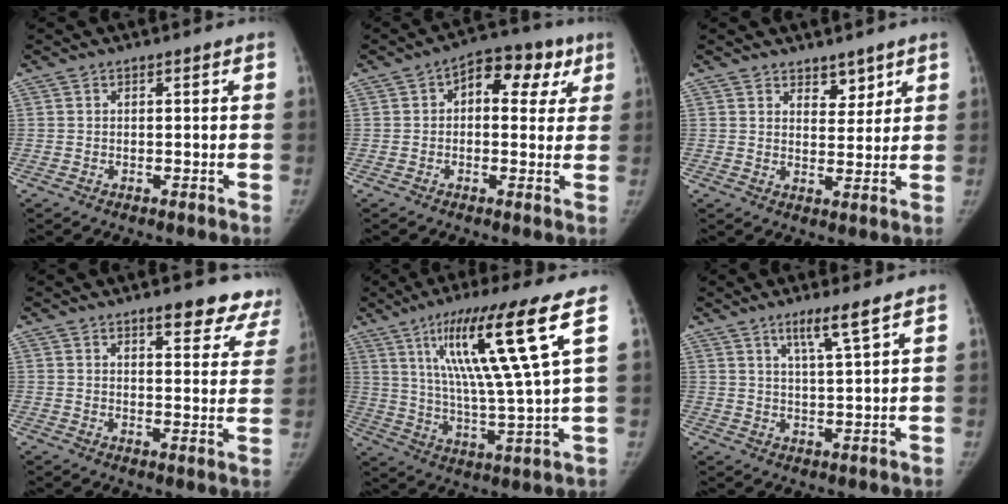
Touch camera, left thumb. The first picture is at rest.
{"total": 10.6, "force": [3.7, 6.8, 7.3], "torque": [-0.049, 0.018, 0.042]}
{"total": 4.1, "force": [3.0, 2.4, 1.4], "torque": [0.011, -0.022, 0.049]}
{"total": 11.6, "force": [9.4, 4.1, 5.3], "torque": [-0.008, -0.048, 0.093]}
{"total": 18.4, "force": [8.1, 0.5, 16.5], "torque": [-0.287, -0.036, 0.138]}
{"total": 5.4, "force": [3.5, -0.3, 4.1], "torque": [-0.075, -0.026, 0.066]}